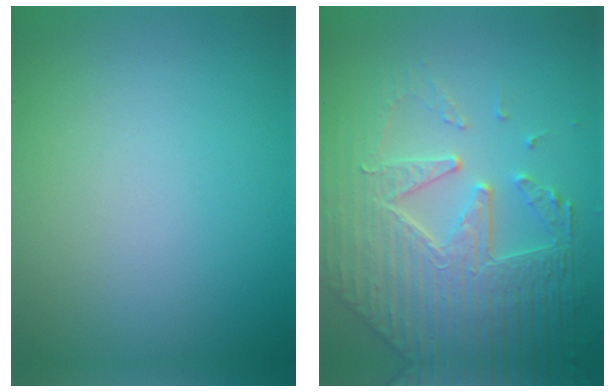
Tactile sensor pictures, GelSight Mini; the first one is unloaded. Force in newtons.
{"total": 7.7, "press": 6.0, "slide": 4.8}